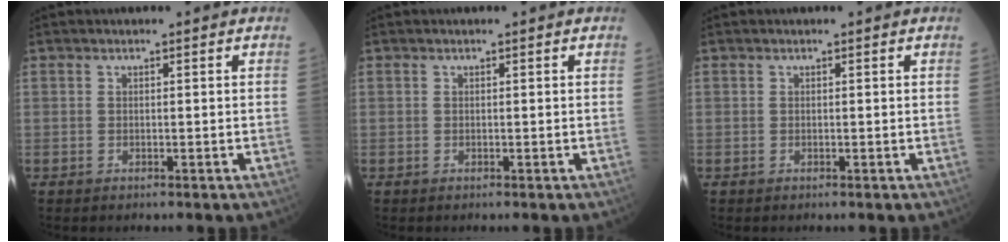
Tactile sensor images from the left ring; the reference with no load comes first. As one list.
[{"total": 0.0}, {"total": 0.0}]